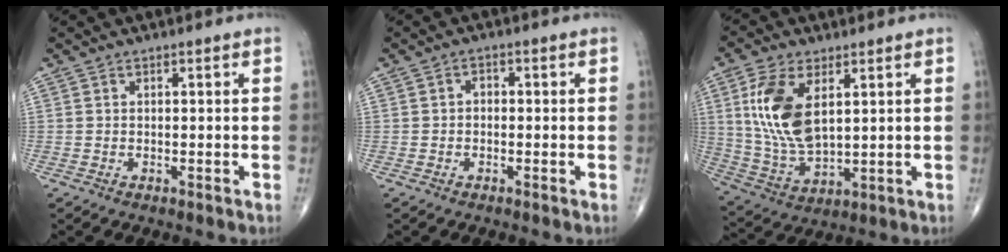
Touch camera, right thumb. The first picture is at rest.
{"total": 1.5, "force": [-0.2, 1.1, 1.0], "torque": [-0.004, 0.006, -0.010]}
{"total": 14.0, "force": [4.1, 7.3, 11.2], "torque": [-0.226, -0.016, 0.090]}